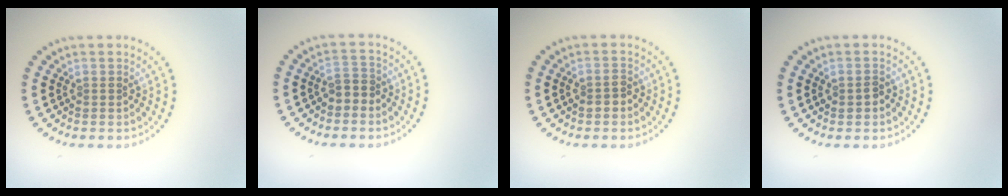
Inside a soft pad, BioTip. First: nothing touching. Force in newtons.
{"total": 1.9, "press": 1.7, "slide": 0.7}
{"total": 1.4, "press": 1.3, "slide": 0.4}
{"total": 1.1, "press": 1.1, "slide": 0.1}